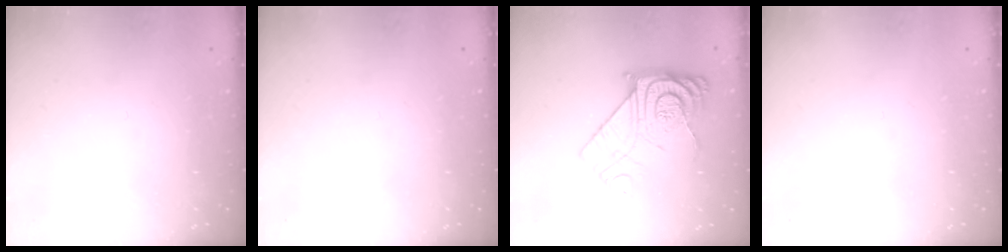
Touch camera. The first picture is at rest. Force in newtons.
{"total": 0.0}
{"total": 16.4, "press": 16.3, "slide": 1.7}
{"total": 0.0}